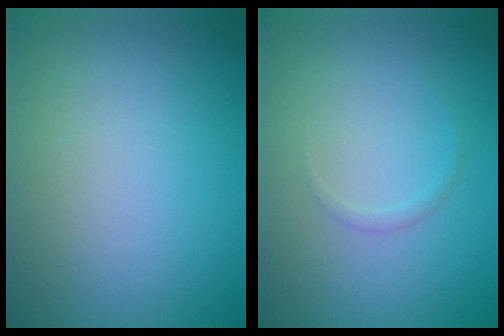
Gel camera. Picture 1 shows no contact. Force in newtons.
{"total": 0.6, "press": 0.6, "slide": 0.0}